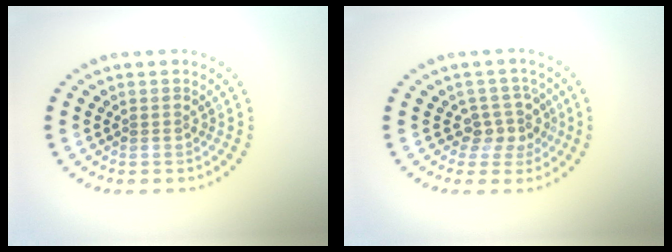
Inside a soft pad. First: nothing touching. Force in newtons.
{"total": 2.6, "press": 2.0, "slide": 1.6}